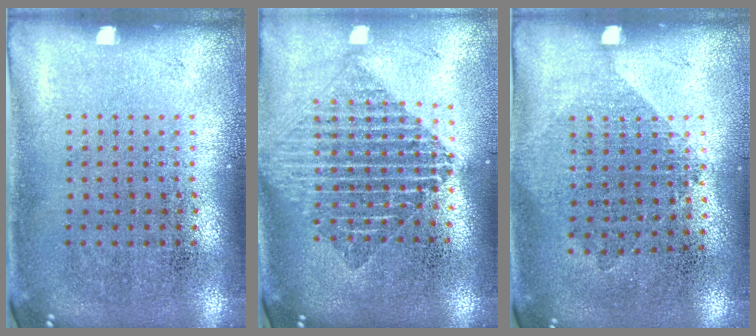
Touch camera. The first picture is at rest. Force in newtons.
{"total": 1.9, "press": 1.6, "slide": 1.1}
{"total": 1.0, "press": 0.9, "slide": 0.5}